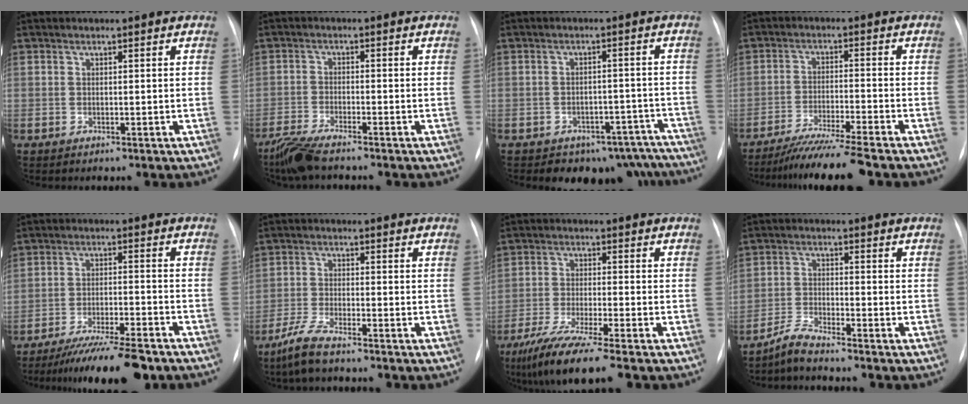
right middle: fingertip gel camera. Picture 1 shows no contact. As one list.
[{"total": 5.6, "force": [-4.7, 0.5, 3.0], "torque": [-0.065, -0.020, -0.092]}, {"total": 12.2, "force": [-10.2, 6.3, 1.9], "torque": [0.002, 0.031, -0.109]}, {"total": 10.3, "force": [-8.7, -1.4, 5.2], "torque": [-0.078, -0.036, -0.143]}, {"total": 12.4, "force": [-10.5, 0.8, 6.7], "torque": [-0.098, -0.022, -0.164]}, {"total": 5.1, "force": [-4.1, 0.5, 2.9], "torque": [-0.075, -0.013, -0.088]}, {"total": 11.4, "force": [-8.5, -0.1, 7.6], "torque": [-0.137, -0.036, -0.141]}, {"total": 3.6, "force": [-3.4, -0.4, 0.9], "torque": [-0.026, -0.015, -0.074]}]